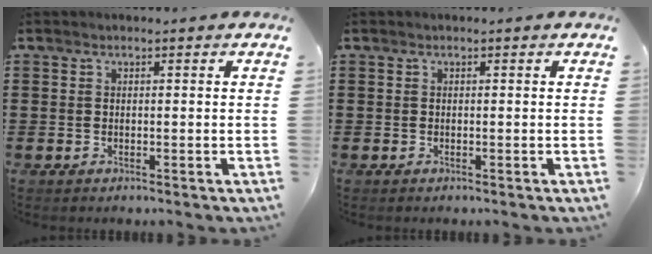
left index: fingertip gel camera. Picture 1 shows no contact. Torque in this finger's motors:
{"motor_torque": [0.10, 0.10, 0.00, 0.00]}